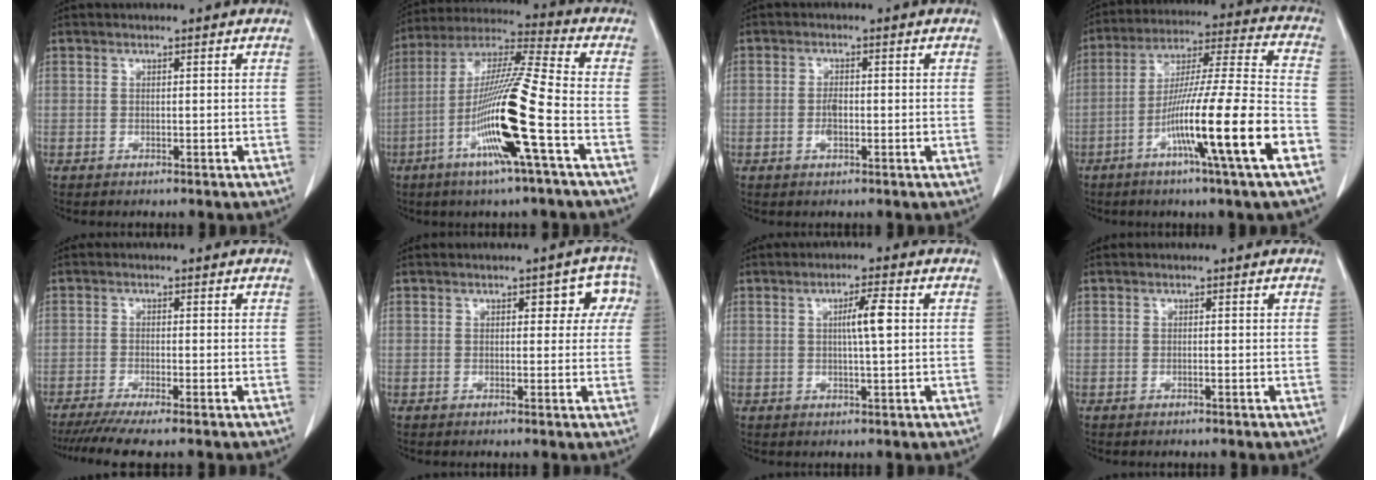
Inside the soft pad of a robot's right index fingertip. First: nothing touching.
{"total": 16.5, "force": [-5.6, -0.9, 15.6], "torque": [-0.304, -0.012, -0.113]}
{"total": 2.4, "force": [-0.5, 0.9, 2.1], "torque": [-0.047, -0.001, -0.008]}
{"total": 18.8, "force": [-7.9, -0.9, 17.1], "torque": [-0.295, -0.018, -0.137]}
{"total": 6.1, "force": [-4.7, -0.3, 3.8], "torque": [-0.057, -0.015, -0.079]}
{"total": 4.9, "force": [1.5, 3.0, 3.6], "torque": [-0.018, 0.024, 0.012]}
{"total": 4.2, "force": [0.6, 0.1, 4.1], "torque": [-0.072, 0.000, 0.010]}
{"total": 0.0}